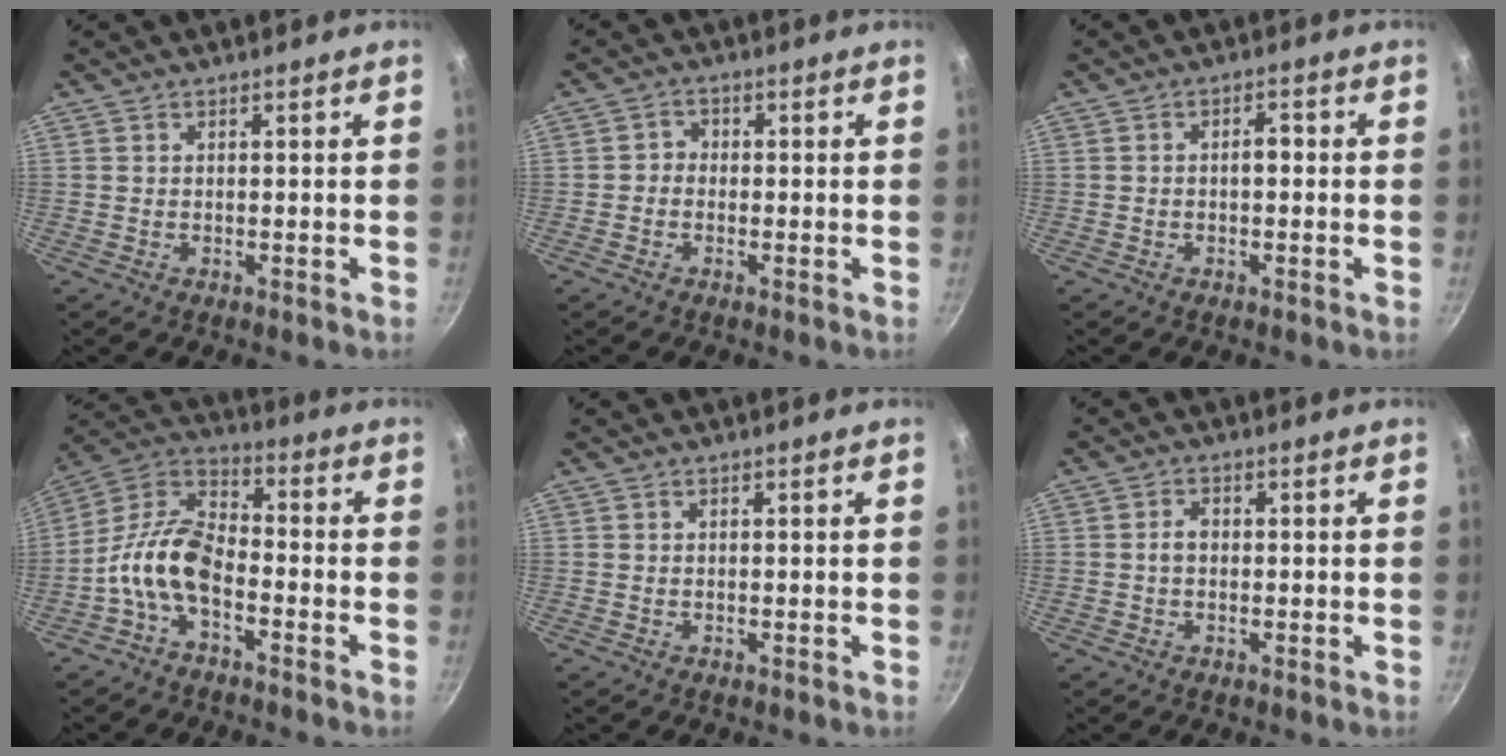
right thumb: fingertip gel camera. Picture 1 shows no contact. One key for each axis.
{"total": 2.1, "fx": -0.7, "fy": 1.8, "fz": 0.7, "tx": 0.000, "ty": 0.012, "tz": -0.021}
{"total": 1.6, "fx": -0.3, "fy": 1.0, "fz": 1.3, "tx": -0.017, "ty": 0.010, "tz": -0.006}
{"total": 11.3, "fx": -4.4, "fy": 6.0, "fz": 8.5, "tx": -0.159, "ty": 0.057, "tz": -0.105}
{"total": 0.0}
{"total": 2.2, "fx": -0.1, "fy": 1.6, "fz": 1.5, "tx": -0.021, "ty": 0.010, "tz": -0.003}